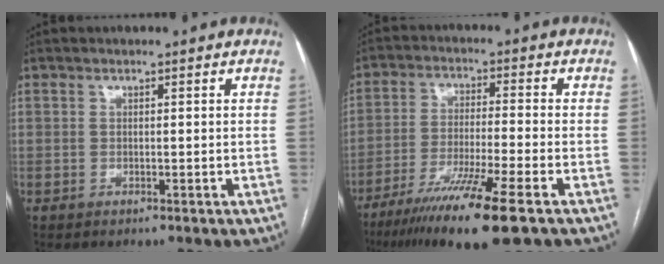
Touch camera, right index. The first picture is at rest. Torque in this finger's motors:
{"motor_torque": [1.23, -0.54, 0.94, 0.21]}